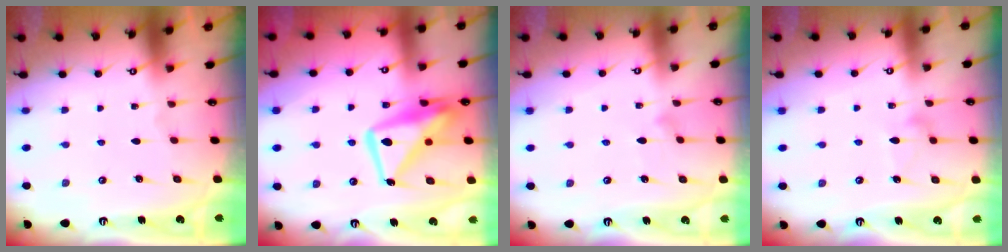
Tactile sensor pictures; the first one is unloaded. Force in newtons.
{"total": 14.8, "press": 14.7, "slide": 1.2}
{"total": 6.9, "press": 6.9, "slide": 0.4}
{"total": 8.4, "press": 8.4, "slide": 0.3}